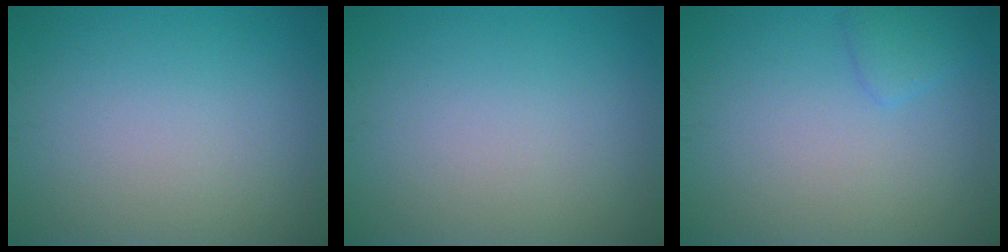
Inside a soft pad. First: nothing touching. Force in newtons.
{"total": 0.0}
{"total": 1.4, "press": 1.4, "slide": 0.1}